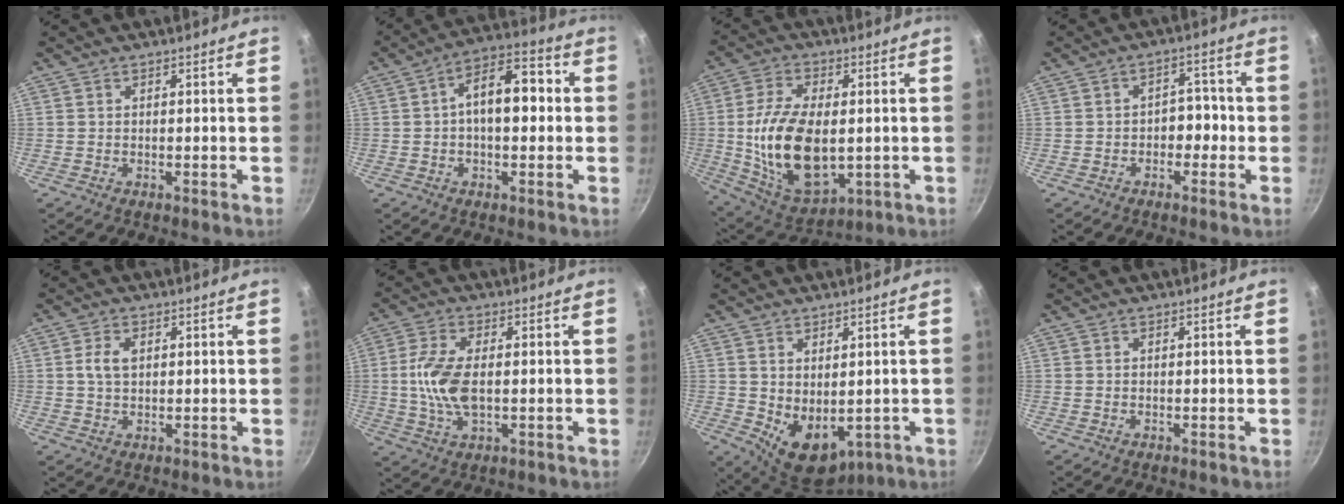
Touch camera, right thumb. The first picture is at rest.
{"total": 11.0, "force": [0.7, 5.9, 9.3], "torque": [-0.131, 0.034, 0.001]}
{"total": 19.0, "force": [-0.9, 10.4, 15.9], "torque": [-0.292, -0.007, 0.004]}
{"total": 4.7, "force": [-1.3, 3.4, 3.0], "torque": [-0.015, 0.023, -0.029]}
{"total": 3.9, "force": [0.8, 2.4, 2.9], "torque": [-0.059, 0.002, 0.014]}
{"total": 9.8, "force": [-0.1, 5.0, 8.5], "torque": [-0.185, -0.001, -0.002]}
{"total": 10.2, "force": [-1.6, 6.1, 8.0], "torque": [-0.108, -0.008, 0.005]}
{"total": 0.0}